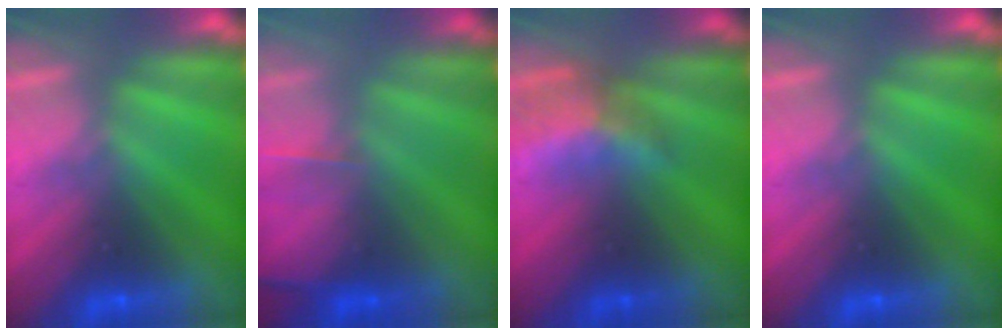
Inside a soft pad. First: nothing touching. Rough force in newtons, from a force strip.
{"total": 2.2}
{"total": 2.3}
{"total": 0.0}